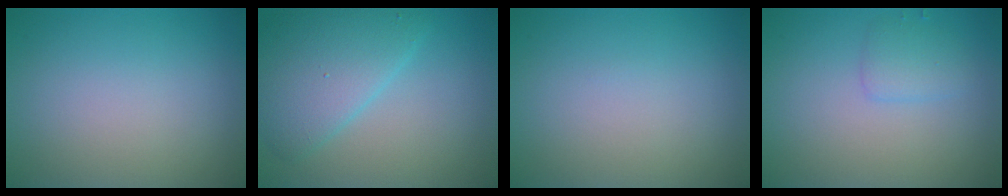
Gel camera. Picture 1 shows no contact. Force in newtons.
{"total": 5.3, "press": 5.3, "slide": 0.2}
{"total": 0.0}
{"total": 1.5, "press": 1.5, "slide": 0.2}